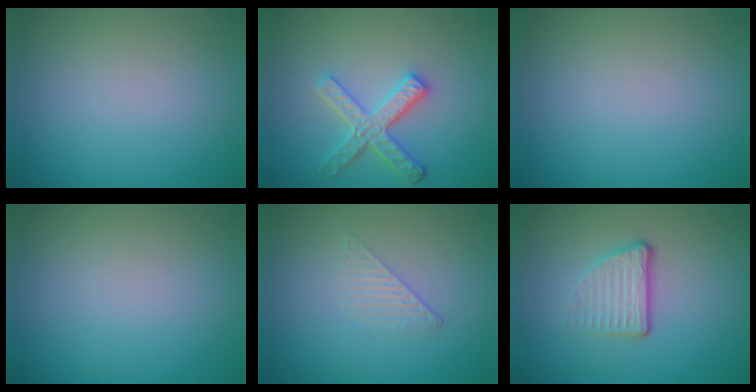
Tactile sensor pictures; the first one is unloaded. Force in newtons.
{"total": 3.4, "press": 3.1, "slide": 1.3}
{"total": 0.0}
{"total": 0.0}
{"total": 1.4, "press": 0.3, "slide": 1.4}
{"total": 3.4, "press": 2.2, "slide": 2.6}